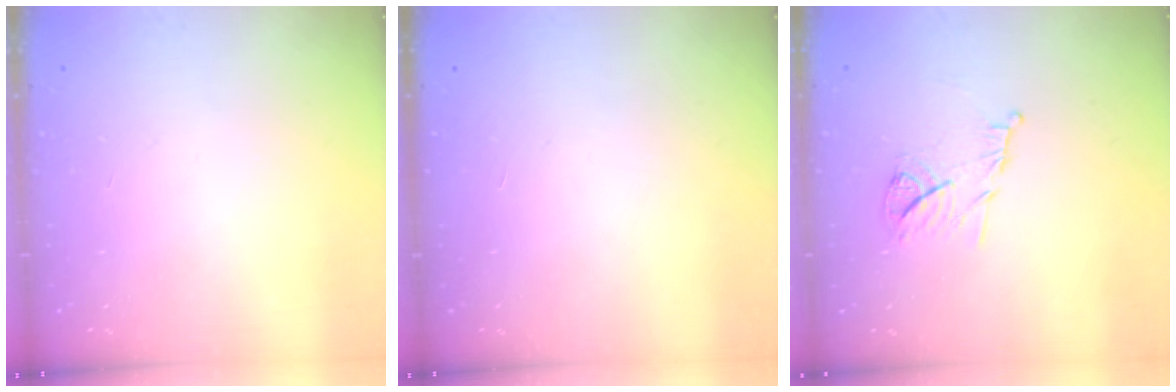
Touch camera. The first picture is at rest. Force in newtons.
{"total": 1.5, "press": 1.5, "slide": 0.1}
{"total": 8.6, "press": 8.6, "slide": 0.7}